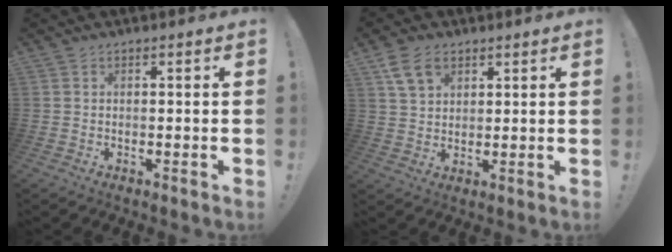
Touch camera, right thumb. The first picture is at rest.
{"total": 7.6, "force": [4.4, 4.9, 3.7], "torque": [-0.068, -0.009, 0.088]}